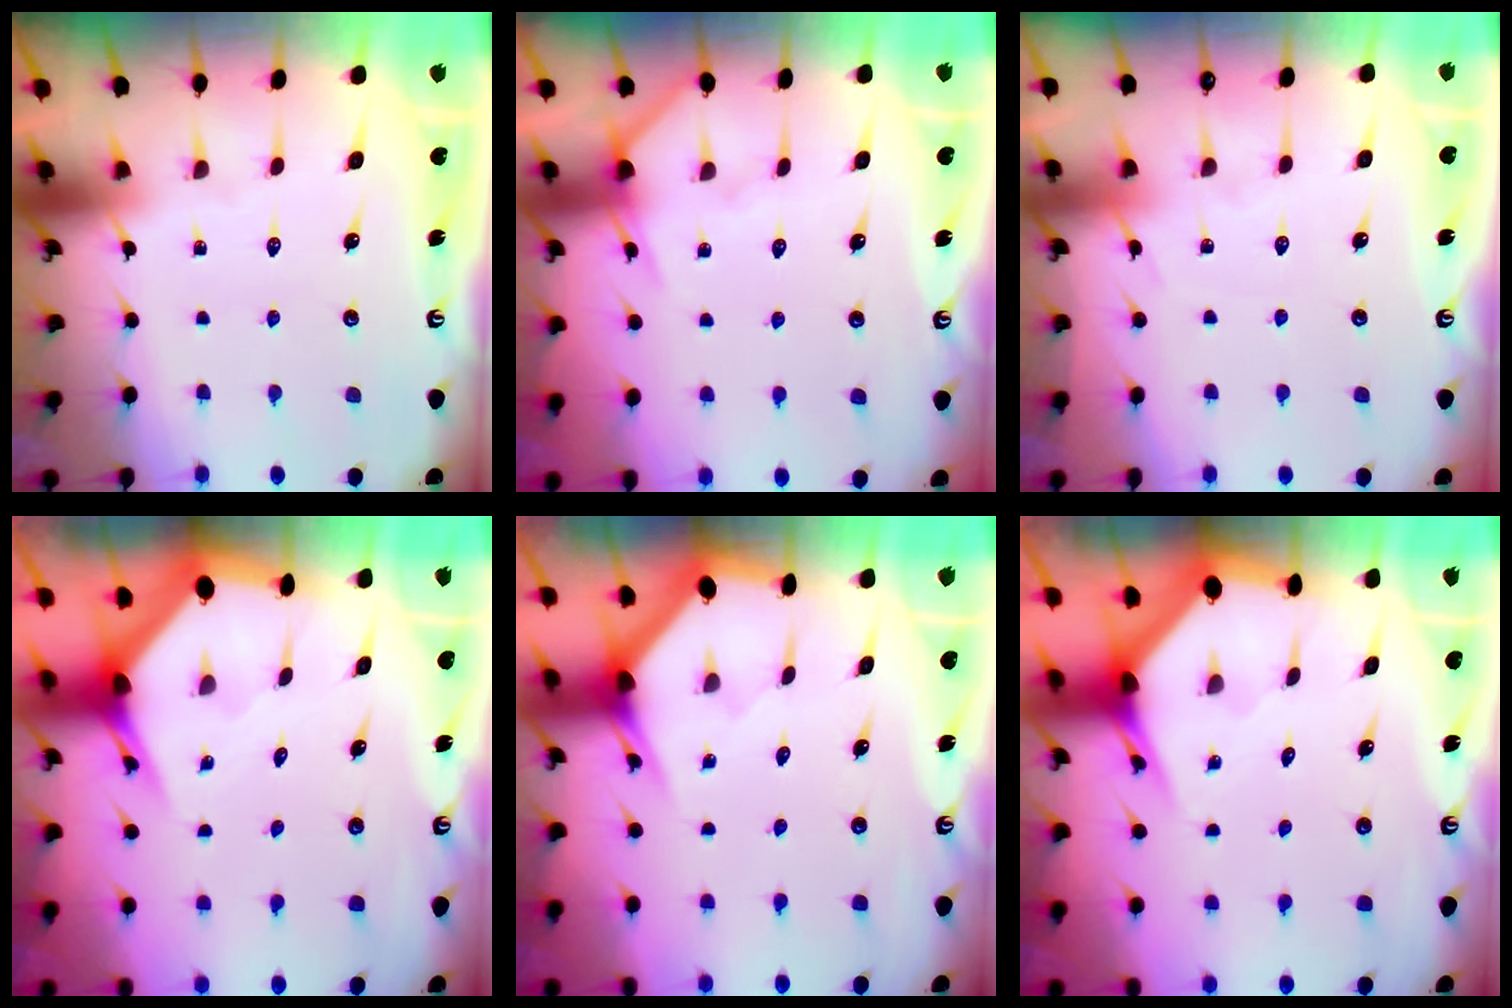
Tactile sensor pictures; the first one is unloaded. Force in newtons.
{"total": 7.9, "press": 7.9, "slide": 0.8}
{"total": 4.4, "press": 4.4, "slide": 0.6}
{"total": 3.7, "press": 3.7, "slide": 0.4}
{"total": 3.0, "press": 3.0, "slide": 0.0}
{"total": 3.4, "press": 3.4, "slide": 0.4}